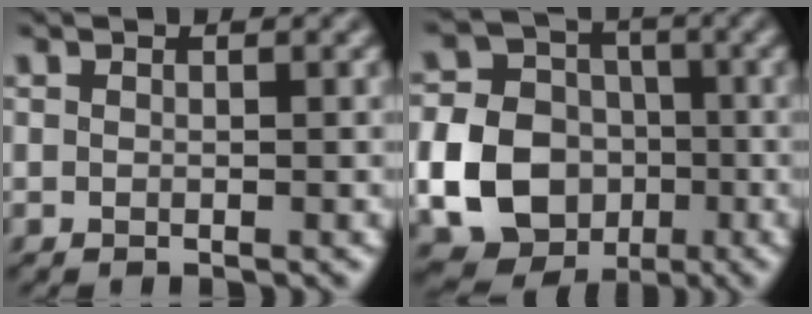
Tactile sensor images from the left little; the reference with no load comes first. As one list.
[{"total": 14.9, "force": [-3.6, 13.3, 5.5], "torque": [-0.140, -0.032, -0.075]}]